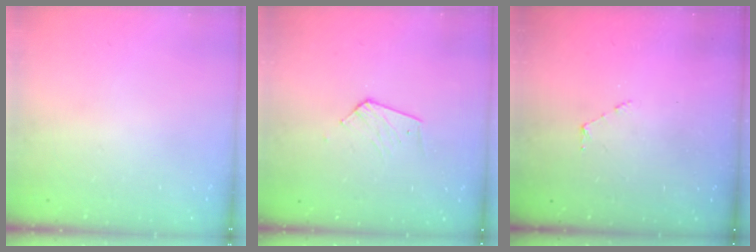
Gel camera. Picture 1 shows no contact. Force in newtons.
{"total": 4.9, "press": 4.8, "slide": 0.4}
{"total": 2.9, "press": 2.9, "slide": 0.3}